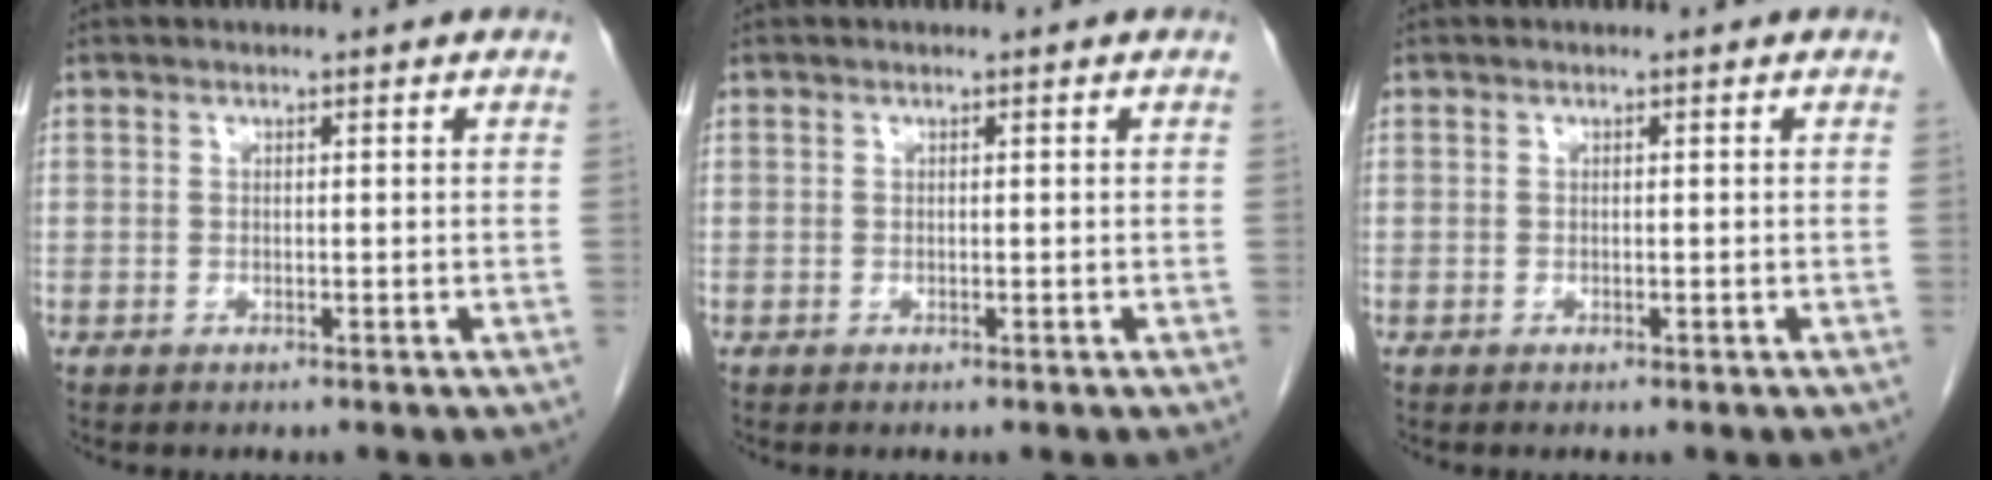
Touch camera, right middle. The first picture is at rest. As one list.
[{"total": 0.0}, {"total": 0.0}]